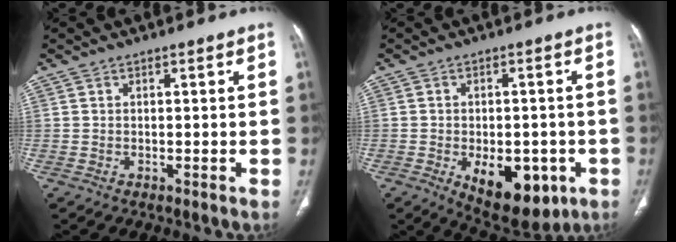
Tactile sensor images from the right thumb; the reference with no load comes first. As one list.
[{"total": 13.3, "force": [-4.9, 7.4, 9.9], "torque": [-0.118, 0.005, -0.052]}]